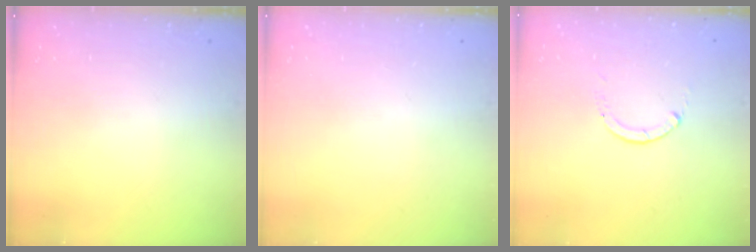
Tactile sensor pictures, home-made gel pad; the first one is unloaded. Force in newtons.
{"total": 0.0}
{"total": 0.0}